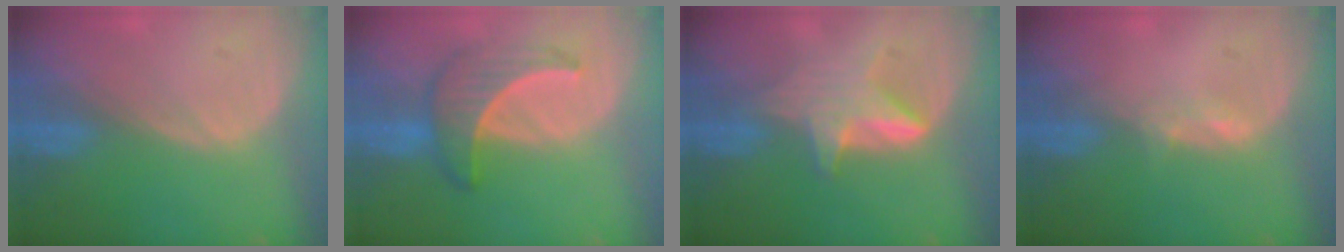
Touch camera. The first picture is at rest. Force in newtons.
{"total": 6.3, "press": 6.1, "slide": 1.9}
{"total": 6.1, "press": 5.7, "slide": 2.1}
{"total": 1.3, "press": 1.2, "slide": 0.5}